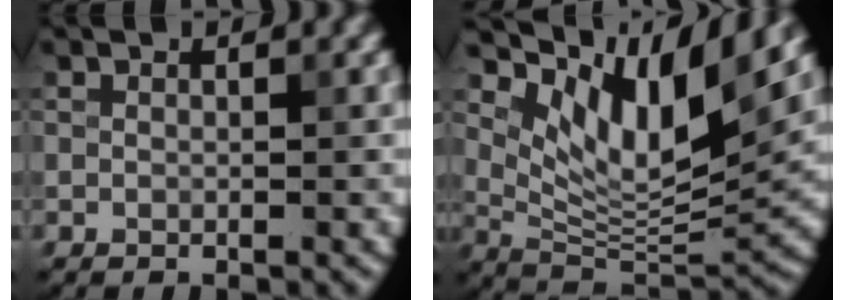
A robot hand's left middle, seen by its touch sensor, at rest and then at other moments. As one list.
[{"total": 10.1, "force": [5.6, 3.4, 7.7], "torque": [-0.127, -0.012, 0.112]}]